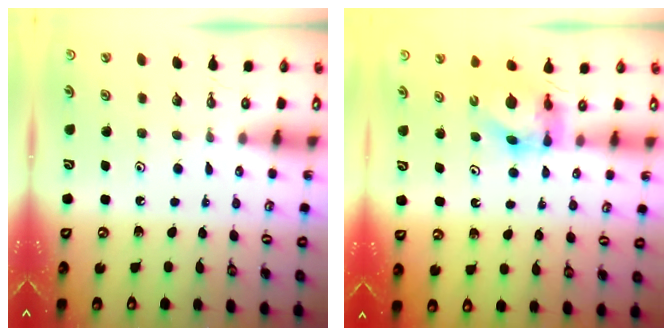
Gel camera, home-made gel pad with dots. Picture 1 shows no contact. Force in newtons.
{"total": 5.4, "press": 5.4, "slide": 0.3}